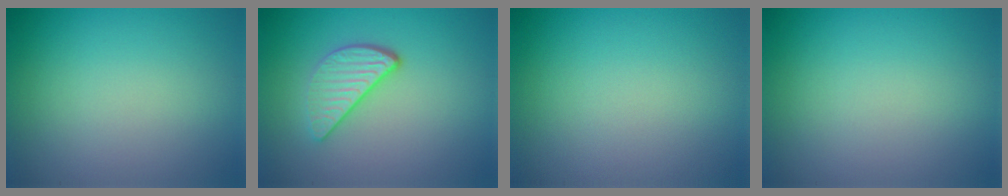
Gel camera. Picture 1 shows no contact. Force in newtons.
{"total": 3.1, "press": 2.4, "slide": 1.9}
{"total": 0.0}
{"total": 0.0}